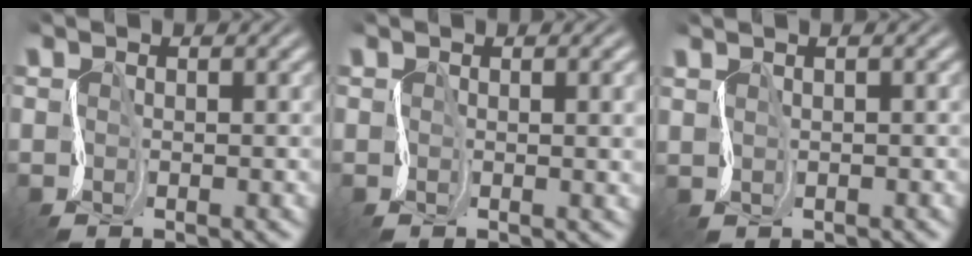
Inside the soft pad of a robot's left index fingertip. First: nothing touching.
{"total": 3.6, "force": [0.3, 1.5, 3.3], "torque": [-0.030, 0.001, 0.007]}
{"total": 1.3, "force": [1.2, 0.3, 0.0], "torque": [0.005, 0.005, 0.021]}